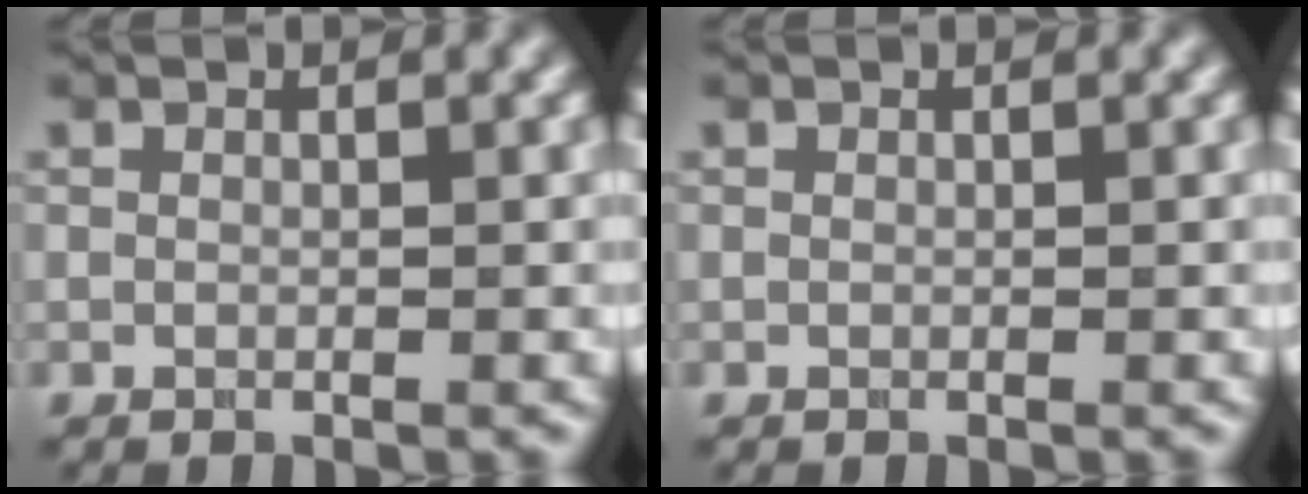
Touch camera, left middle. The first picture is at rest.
{"total": 0.0}